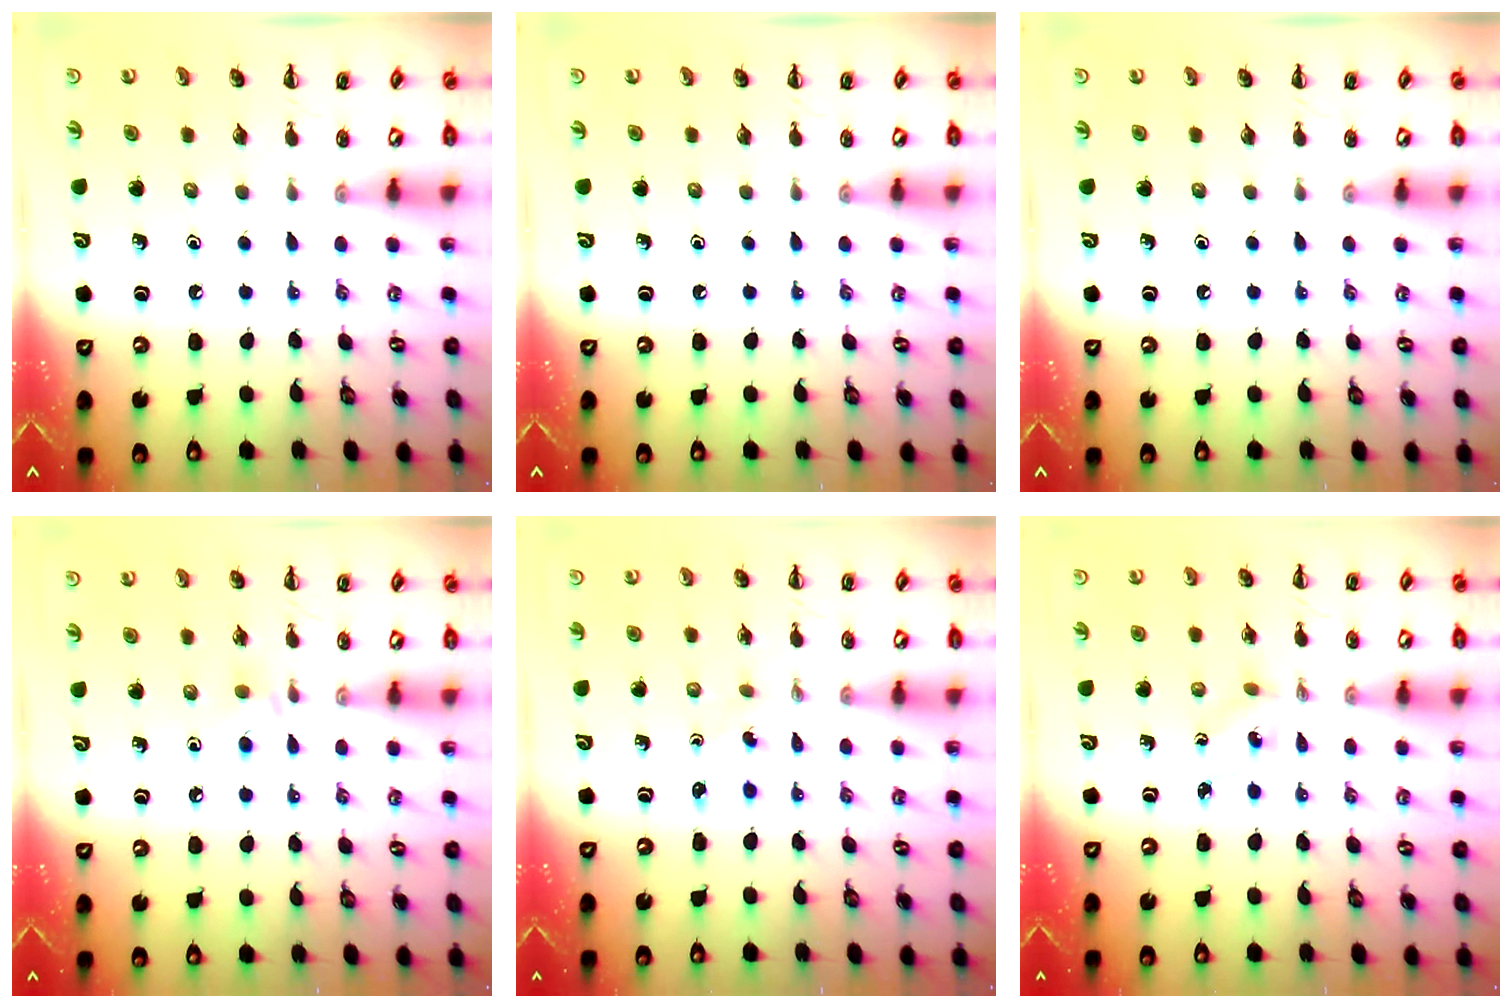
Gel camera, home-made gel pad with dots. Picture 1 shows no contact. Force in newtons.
{"total": 0.0}
{"total": 0.0}
{"total": 5.1, "press": 4.8, "slide": 1.7}
{"total": 2.6, "press": 2.5, "slide": 0.8}
{"total": 1.7, "press": 1.5, "slide": 0.8}